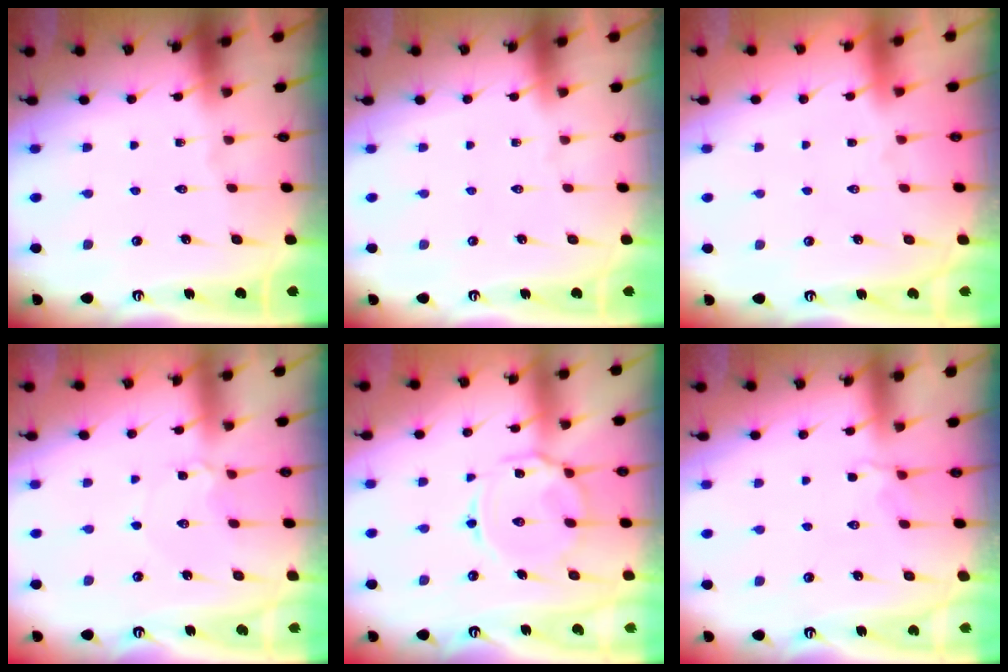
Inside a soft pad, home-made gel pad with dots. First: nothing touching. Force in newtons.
{"total": 0.0}
{"total": 1.4, "press": 1.4, "slide": 0.2}
{"total": 2.6, "press": 2.6, "slide": 0.3}
{"total": 11.1, "press": 11.0, "slide": 1.0}
{"total": 2.7, "press": 2.1, "slide": 1.8}